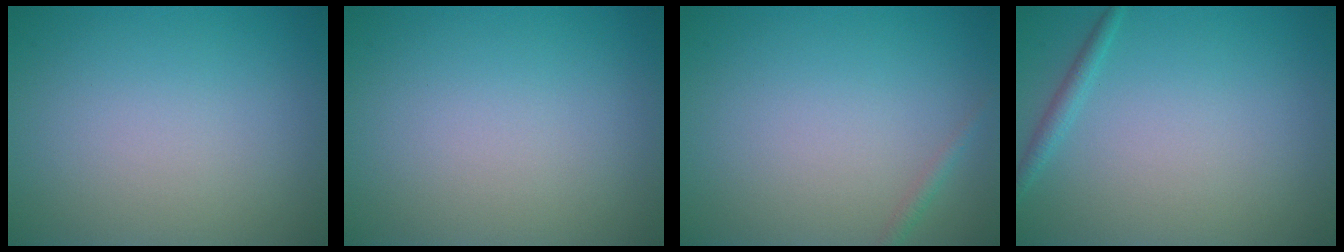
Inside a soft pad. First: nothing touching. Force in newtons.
{"total": 0.0}
{"total": 0.8, "press": 0.7, "slide": 0.1}
{"total": 1.1, "press": 1.1, "slide": 0.0}